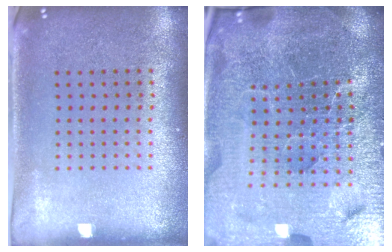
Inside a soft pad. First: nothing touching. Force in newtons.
{"total": 7.1, "press": 6.2, "slide": 3.5}